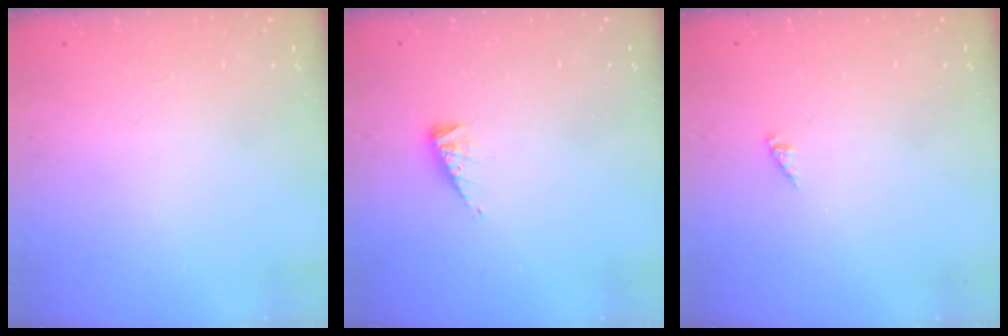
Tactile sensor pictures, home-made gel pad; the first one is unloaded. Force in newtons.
{"total": 5.0, "press": 5.0, "slide": 0.4}
{"total": 0.0}